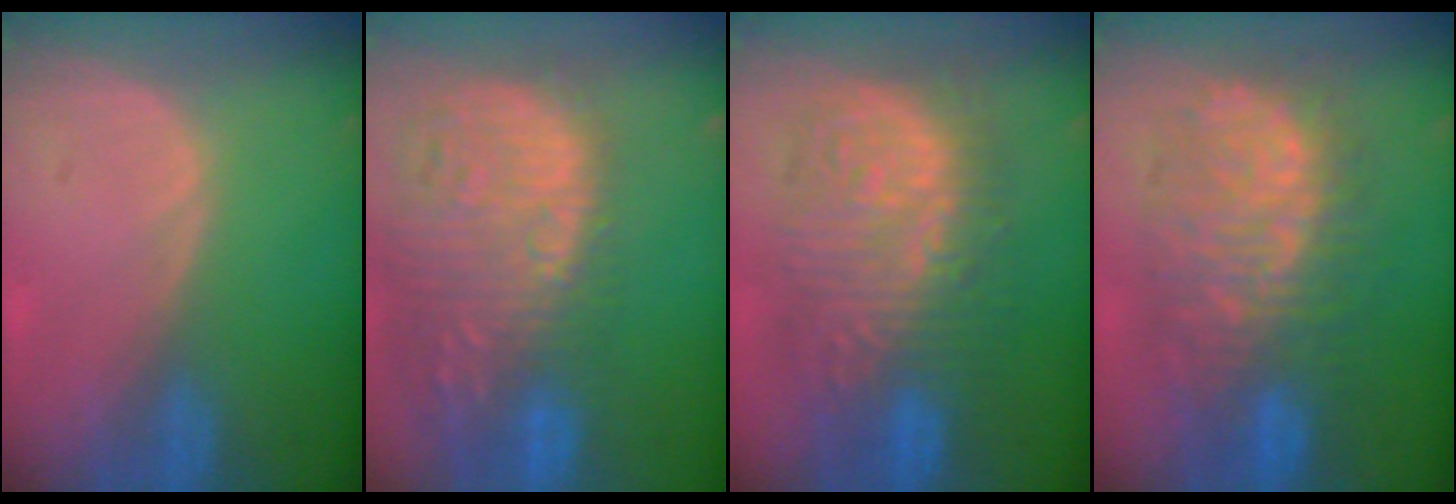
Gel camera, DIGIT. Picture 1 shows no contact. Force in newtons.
{"total": 16.0, "press": 13.2, "slide": 9.1}
{"total": 13.3, "press": 13.2, "slide": 1.3}
{"total": 12.2, "press": 12.1, "slide": 1.3}